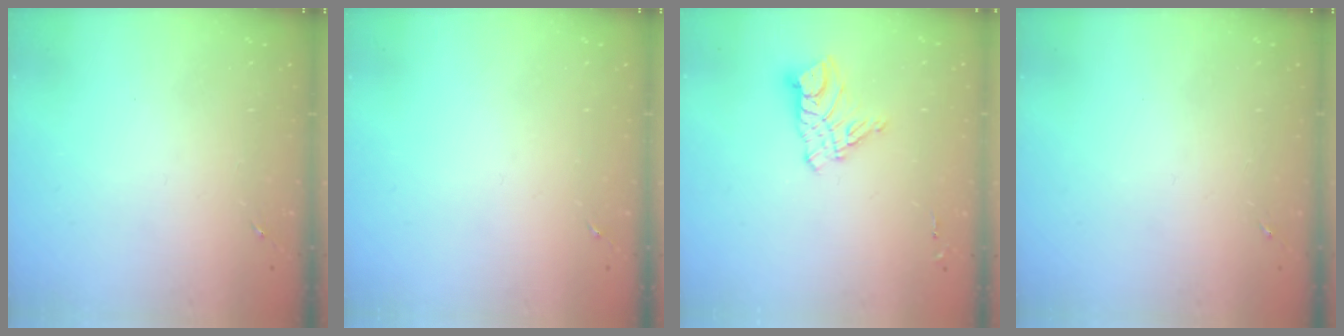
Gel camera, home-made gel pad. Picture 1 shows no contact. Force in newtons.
{"total": 0.0}
{"total": 11.0, "press": 10.9, "slide": 1.0}
{"total": 0.0}